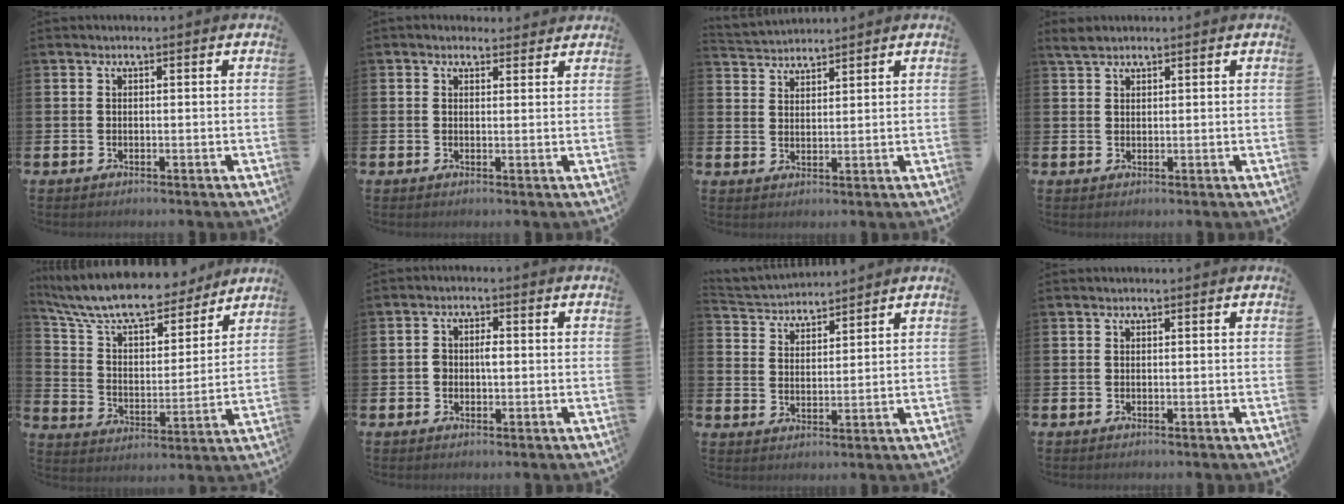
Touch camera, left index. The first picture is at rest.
{"total": 1.6, "force": [1.4, 0.7, 0.2], "torque": [0.003, 0.000, 0.024]}
{"total": 3.2, "force": [3.1, 0.5, -0.4], "torque": [-0.009, -0.011, 0.059]}
{"total": 2.1, "force": [1.9, 0.7, 0.7], "torque": [-0.017, 0.005, 0.035]}
{"total": 10.7, "force": [9.7, 2.6, 3.7], "torque": [-0.113, -0.062, 0.170]}
{"total": 2.2, "force": [-0.1, 1.5, 1.7], "torque": [-0.023, 0.005, -0.005]}
{"total": 3.9, "force": [3.7, 0.9, -0.4], "torque": [-0.015, -0.023, 0.067]}
{"total": 0.0}